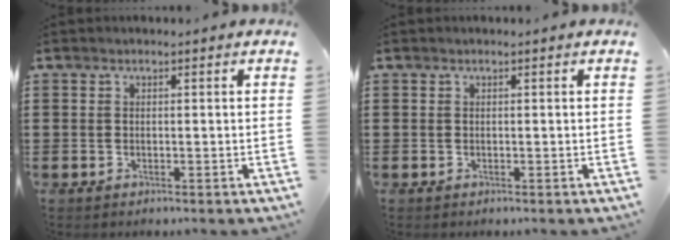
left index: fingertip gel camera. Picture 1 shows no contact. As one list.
[{"total": 0.0}]